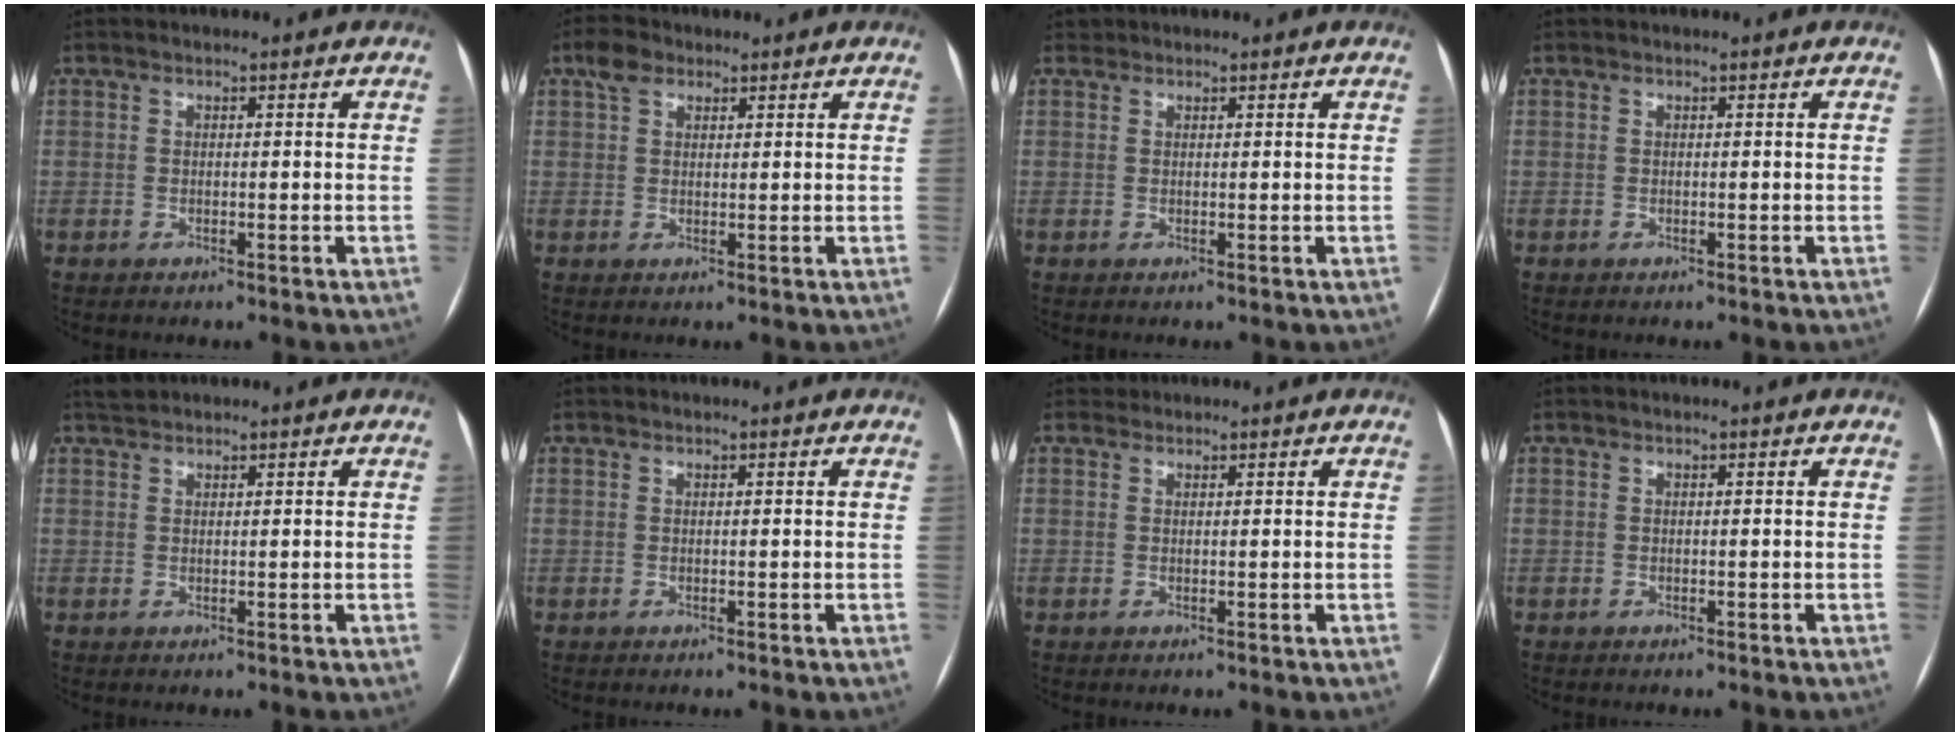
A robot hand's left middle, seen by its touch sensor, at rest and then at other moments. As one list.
[{"total": 3.3, "force": [2.0, 2.0, 1.6], "torque": [-0.036, 0.017, 0.039]}, {"total": 0.5, "force": [0.4, 0.3, -0.1], "torque": [0.001, 0.002, 0.007]}, {"total": 0.0}, {"total": 1.4, "force": [1.4, 0.3, 0.1], "torque": [-0.008, 0.014, 0.029]}, {"total": 0.0}, {"total": 0.7, "force": [0.6, 0.4, -0.2], "torque": [0.003, 0.005, 0.009]}, {"total": 0.0}]